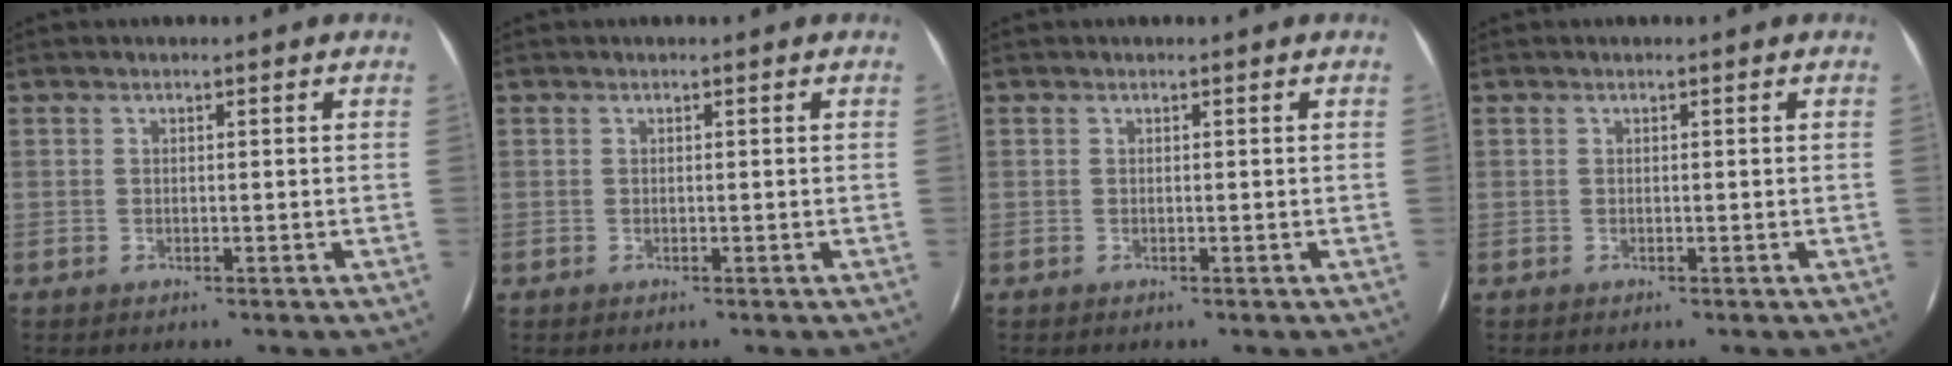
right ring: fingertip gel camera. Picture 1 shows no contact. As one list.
[{"total": 0.0}, {"total": 0.0}, {"total": 0.0}]